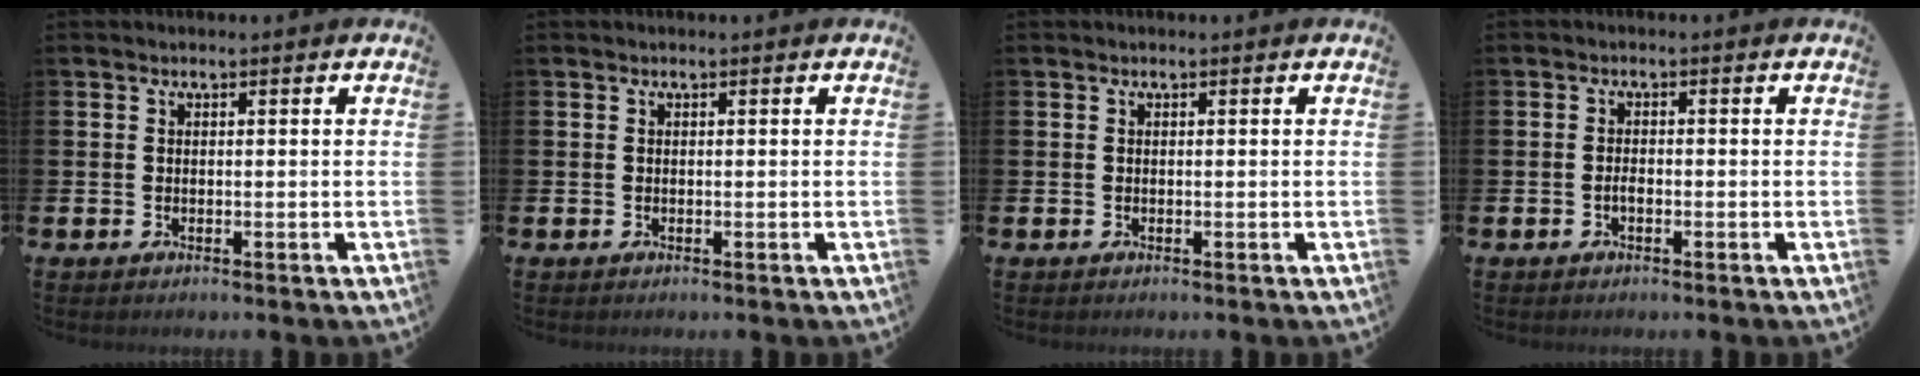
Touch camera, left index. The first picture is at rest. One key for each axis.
{"total": 0.0}
{"total": 0.0}
{"total": 1.2, "fx": -0.5, "fy": 0.5, "fz": 0.9, "tx": -0.015, "ty": 0.000, "tz": -0.011}